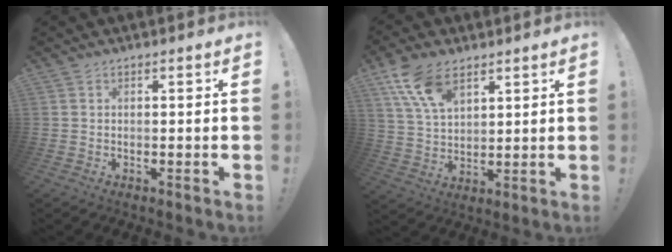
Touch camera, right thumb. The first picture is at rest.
{"total": 11.9, "force": [7.3, 6.3, 7.1], "torque": [-0.137, -0.020, 0.143]}